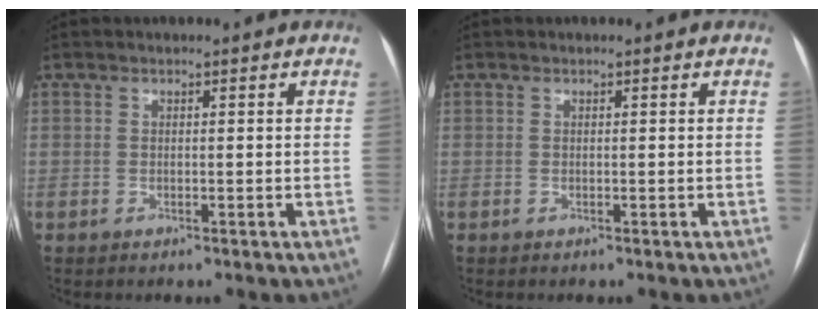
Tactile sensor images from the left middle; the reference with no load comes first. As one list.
[{"total": 0.0}]